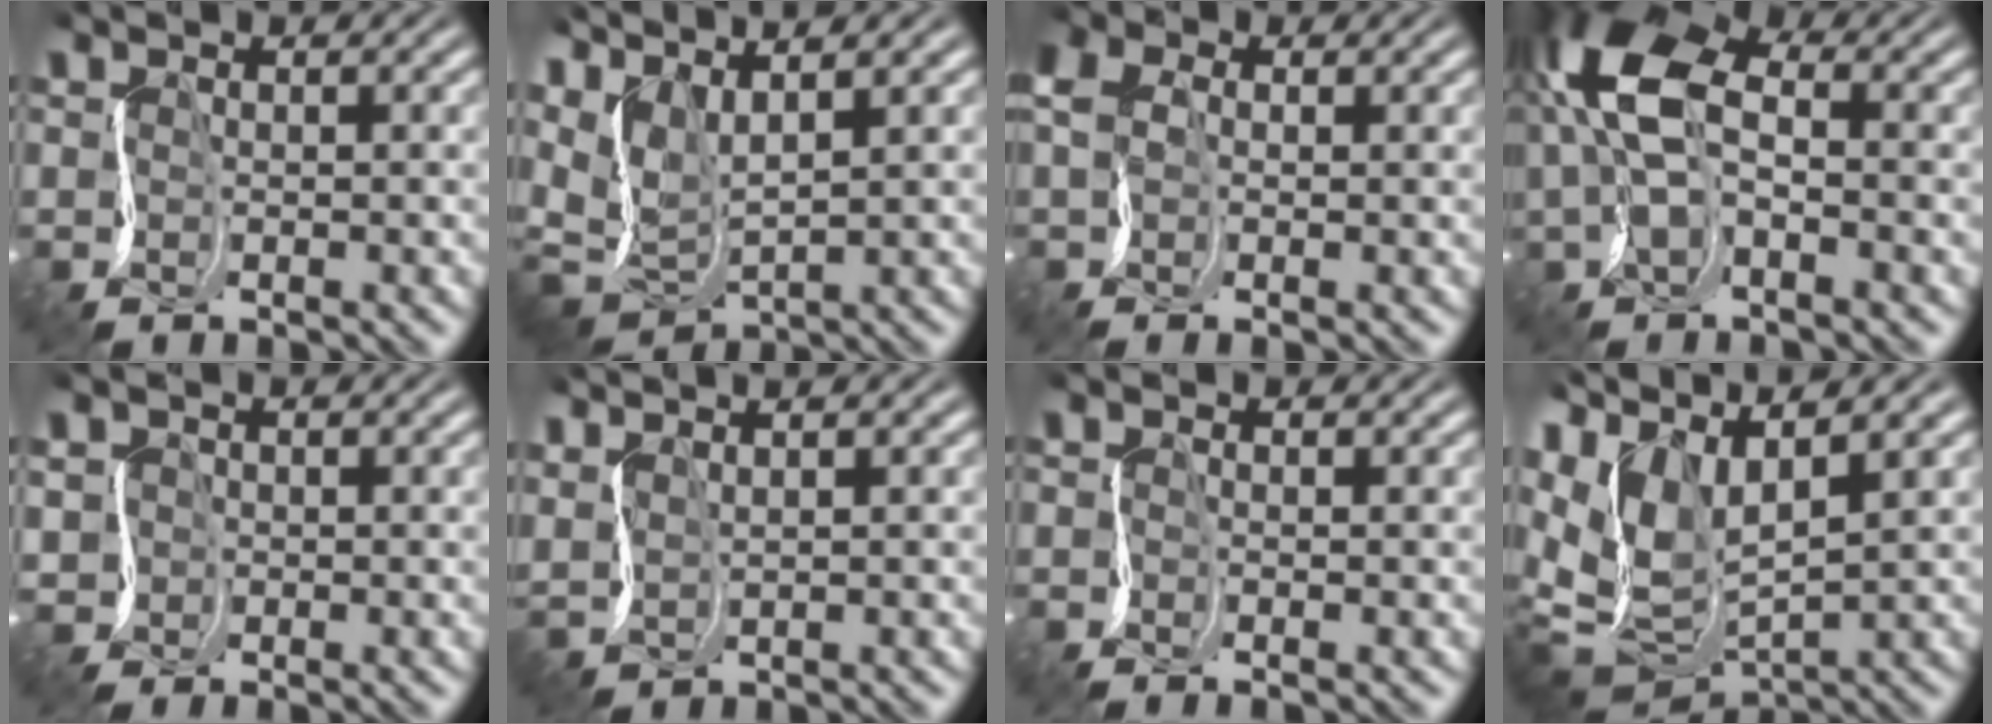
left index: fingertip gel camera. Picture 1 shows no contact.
{"total": 5.3, "force": [2.3, 1.6, 4.5], "torque": [-0.105, 0.006, 0.048]}
{"total": 4.0, "force": [0.5, 2.8, 2.9], "torque": [-0.056, 0.026, -0.006]}
{"total": 8.0, "force": [0.7, 4.4, 6.7], "torque": [-0.160, 0.009, 0.003]}
{"total": 1.8, "force": [0.2, 1.7, 0.5], "torque": [-0.008, 0.006, -0.003]}
{"total": 2.5, "force": [1.8, 0.7, 1.5], "torque": [-0.042, 0.016, 0.036]}
{"total": 0.7, "force": [-0.3, 0.0, 0.6], "torque": [-0.001, 0.008, -0.013]}
{"total": 6.8, "force": [2.5, 3.2, 5.5], "torque": [-0.134, -0.004, 0.054]}